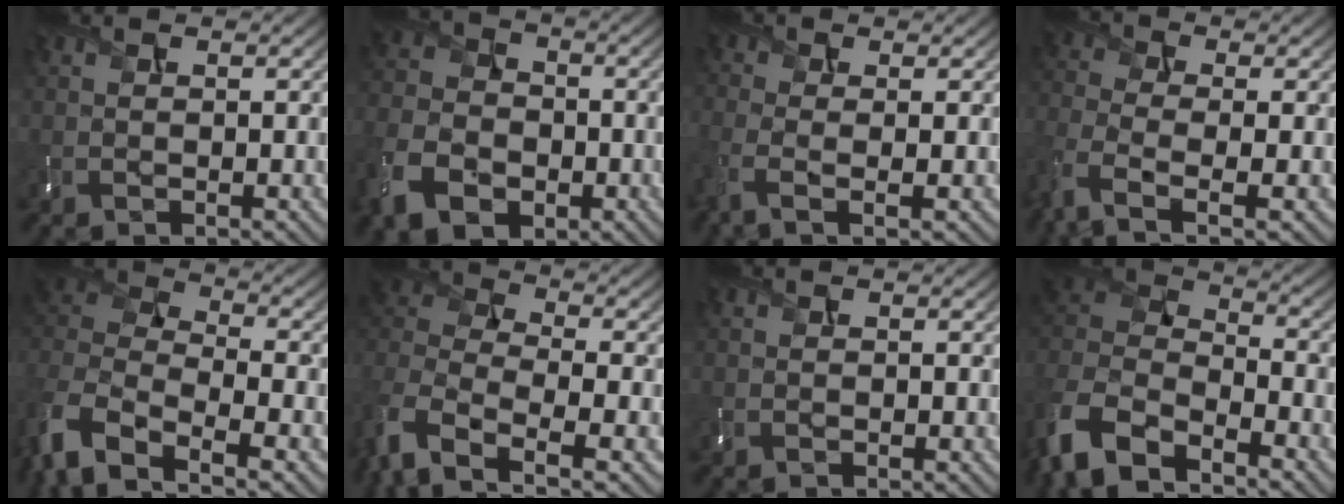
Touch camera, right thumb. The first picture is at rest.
{"total": 10.5, "force": [-5.1, 7.3, 5.5], "torque": [-0.147, -0.041, -0.105]}
{"total": 3.9, "force": [-1.6, 1.3, 3.3], "torque": [-0.087, -0.010, -0.038]}
{"total": 7.4, "force": [-4.0, 3.1, 5.4], "torque": [-0.131, -0.019, -0.088]}
{"total": 11.9, "force": [-6.6, 5.7, 8.1], "torque": [-0.208, -0.016, -0.131]}
{"total": 10.5, "force": [-5.8, 5.1, 7.0], "torque": [-0.188, -0.017, -0.122]}
{"total": 0.0}
{"total": 12.4, "force": [-7.8, 5.9, 7.6], "torque": [-0.185, -0.021, -0.150]}